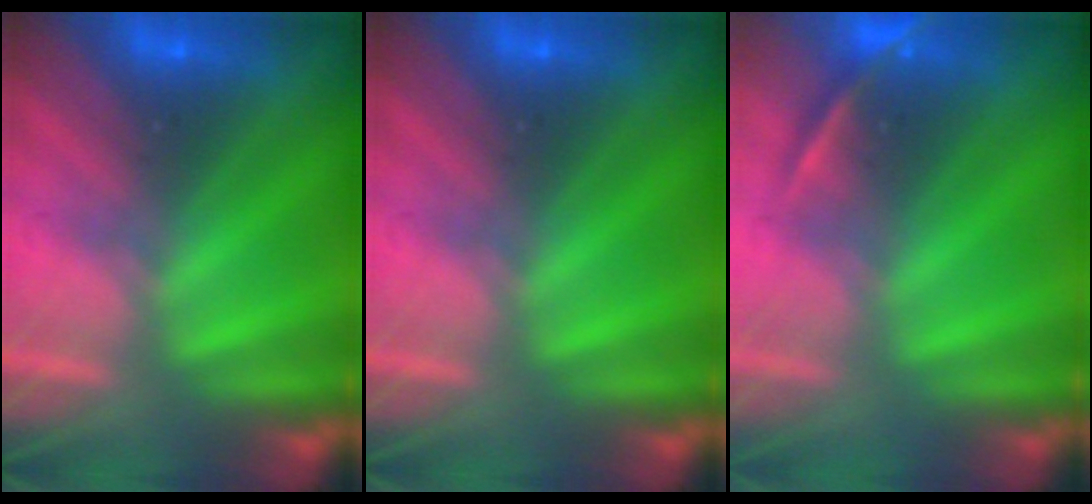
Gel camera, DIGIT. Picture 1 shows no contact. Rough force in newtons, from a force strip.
{"total": 0.0}
{"total": 1.8}